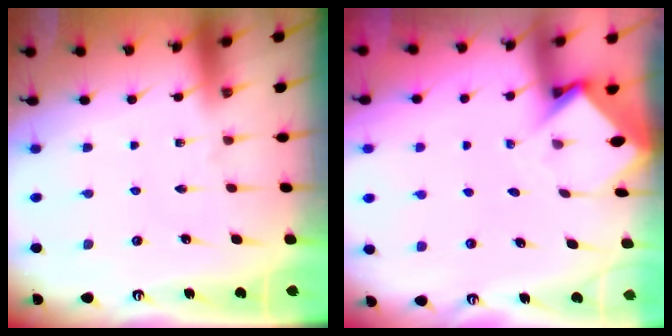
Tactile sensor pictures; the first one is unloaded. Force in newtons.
{"total": 3.7, "press": 3.7, "slide": 0.2}